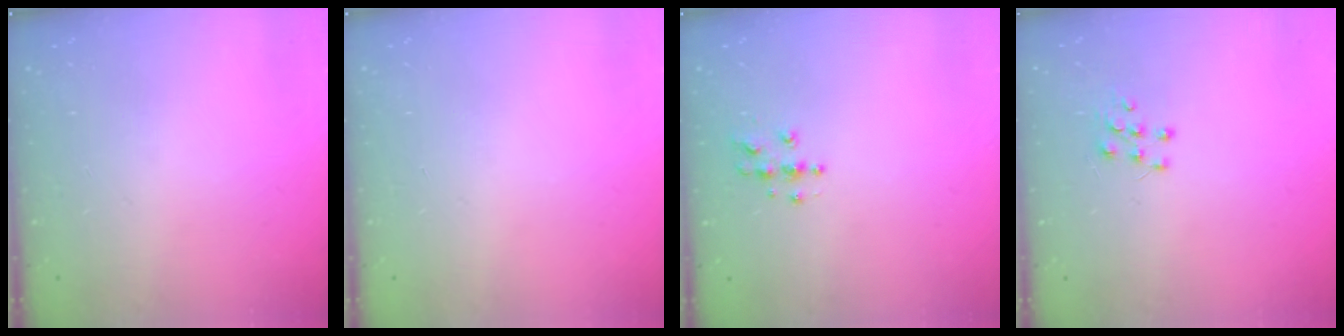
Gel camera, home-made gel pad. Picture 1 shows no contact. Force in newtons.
{"total": 0.0}
{"total": 4.3, "press": 4.3, "slide": 0.4}
{"total": 6.3, "press": 6.3, "slide": 0.5}